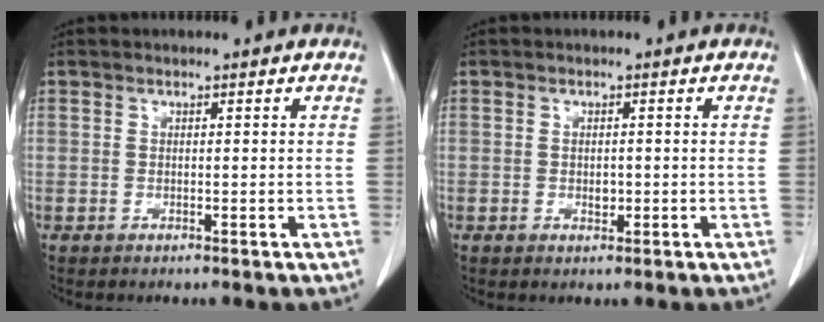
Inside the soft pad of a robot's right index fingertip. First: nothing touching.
{"total": 1.4, "force": [-0.1, 0.9, 1.1], "torque": [-0.019, 0.001, 0.005]}